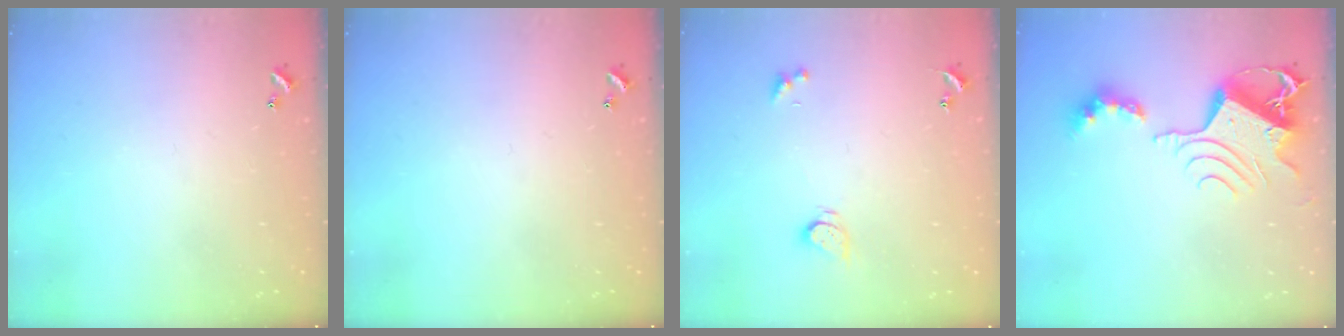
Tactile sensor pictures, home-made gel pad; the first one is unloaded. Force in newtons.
{"total": 0.0}
{"total": 2.7, "press": 2.7, "slide": 0.3}
{"total": 10.9, "press": 10.9, "slide": 1.2}